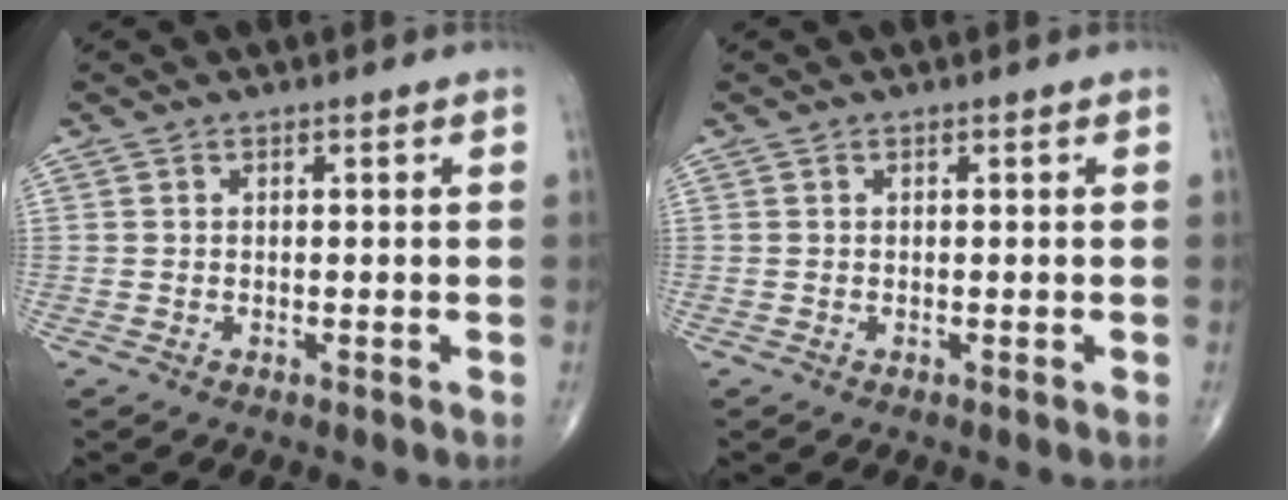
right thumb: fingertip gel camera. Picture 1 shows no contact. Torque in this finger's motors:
{"motor_torque": [0.00, 0.00, 0.00, 0.00, 0.00]}